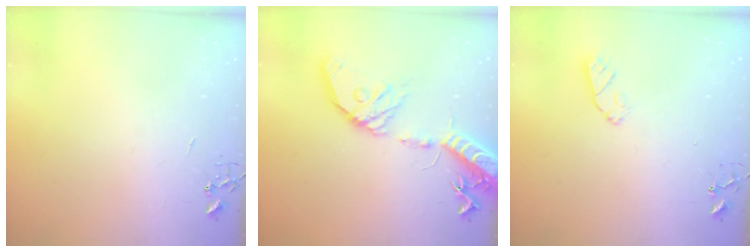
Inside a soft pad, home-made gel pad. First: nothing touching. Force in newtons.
{"total": 20.1, "press": 19.7, "slide": 3.7}
{"total": 6.6, "press": 6.6, "slide": 0.2}